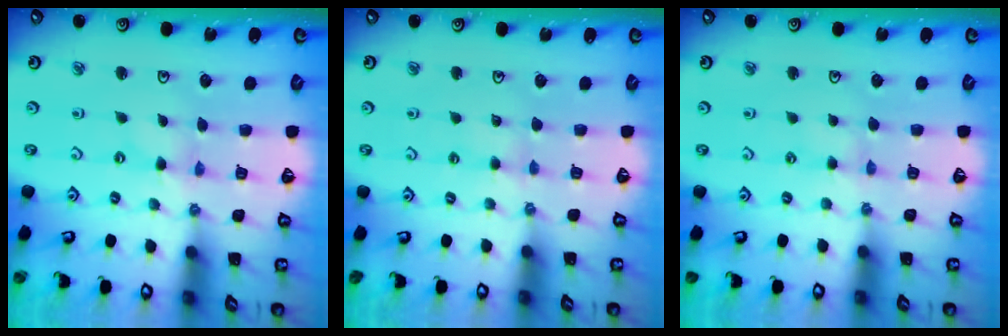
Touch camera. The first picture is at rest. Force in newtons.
{"total": 2.0, "press": 2.0, "slide": 0.3}
{"total": 2.3, "press": 2.3, "slide": 0.5}